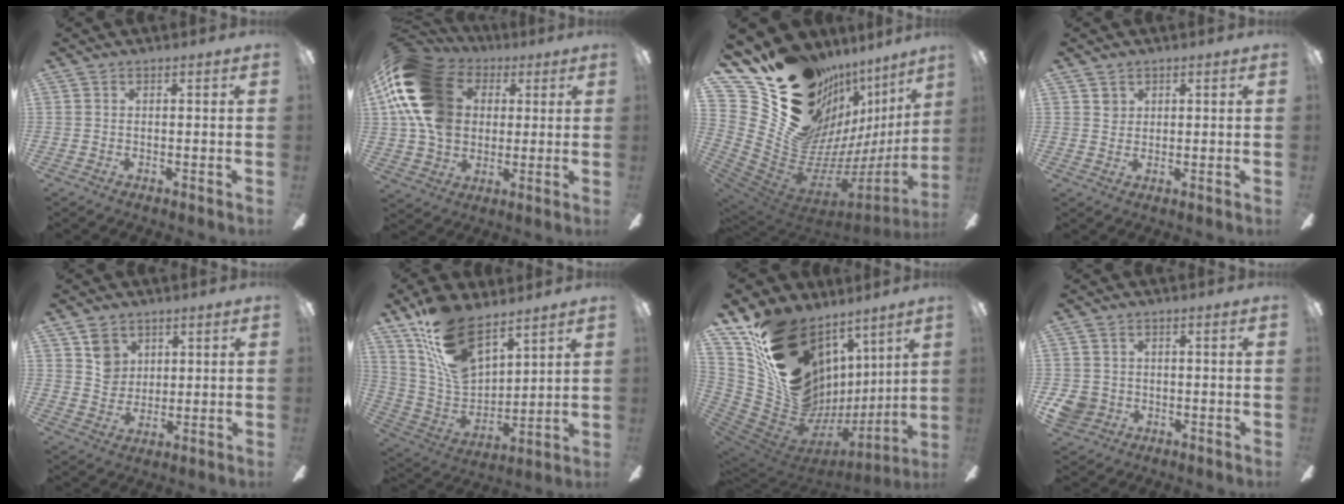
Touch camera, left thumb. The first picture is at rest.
{"total": 20.7, "force": [5.0, 15.8, 12.5], "torque": [-0.245, 0.002, 0.097]}
{"total": 25.7, "force": [15.8, 15.8, 12.6], "torque": [-0.190, -0.157, 0.349]}
{"total": 2.0, "force": [1.2, 1.6, 0.2], "torque": [0.010, -0.005, 0.019]}
{"total": 6.8, "force": [3.7, 5.4, 1.8], "torque": [-0.025, -0.004, 0.065]}
{"total": 18.2, "force": [12.1, 9.0, 10.1], "torque": [-0.195, -0.067, 0.224]}
{"total": 22.5, "force": [9.8, 16.4, 12.0], "torque": [-0.176, -0.090, 0.232]}
{"total": 5.7, "force": [-1.2, 5.2, 2.0], "torque": [-0.052, 0.012, -0.021]}